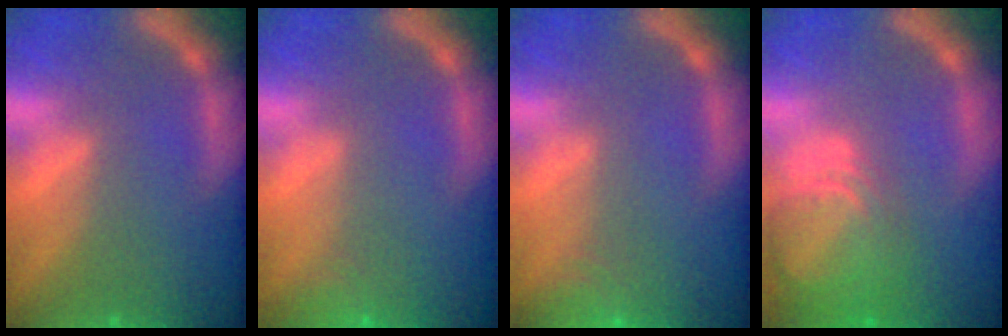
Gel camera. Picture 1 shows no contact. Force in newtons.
{"total": 1.9}
{"total": 3.0}
{"total": 7.0}